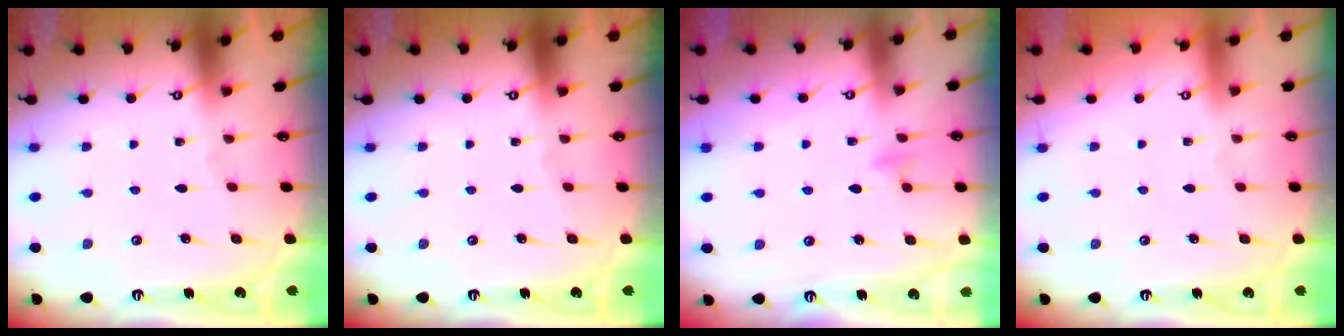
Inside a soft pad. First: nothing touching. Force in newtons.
{"total": 0.0}
{"total": 5.1, "press": 5.0, "slide": 0.7}
{"total": 3.9, "press": 3.9, "slide": 0.1}